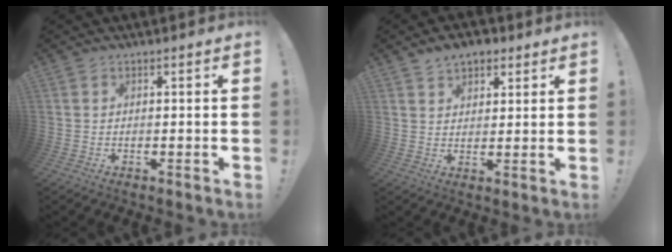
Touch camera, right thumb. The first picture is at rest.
{"total": 5.7, "force": [3.9, 3.6, 1.9], "torque": [-0.020, -0.014, 0.070]}